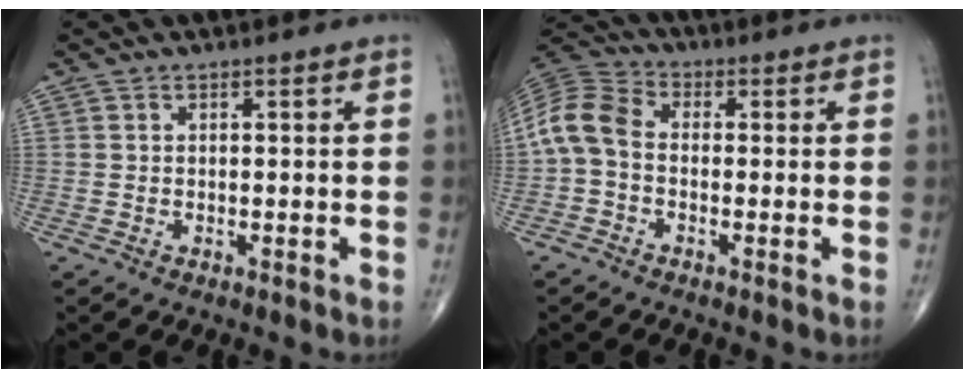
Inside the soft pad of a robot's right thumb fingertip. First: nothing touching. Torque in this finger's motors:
{"motor_torque": [-0.19, 0.36, 0.56, -0.32, 0.04]}